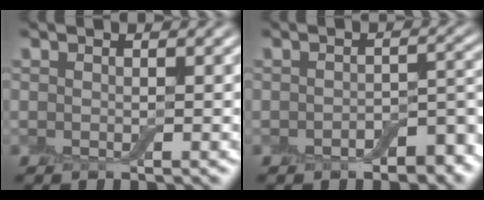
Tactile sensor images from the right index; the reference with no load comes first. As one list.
[{"total": 4.1, "force": [-2.2, 1.9, 2.9], "torque": [-0.040, 0.001, -0.031]}]